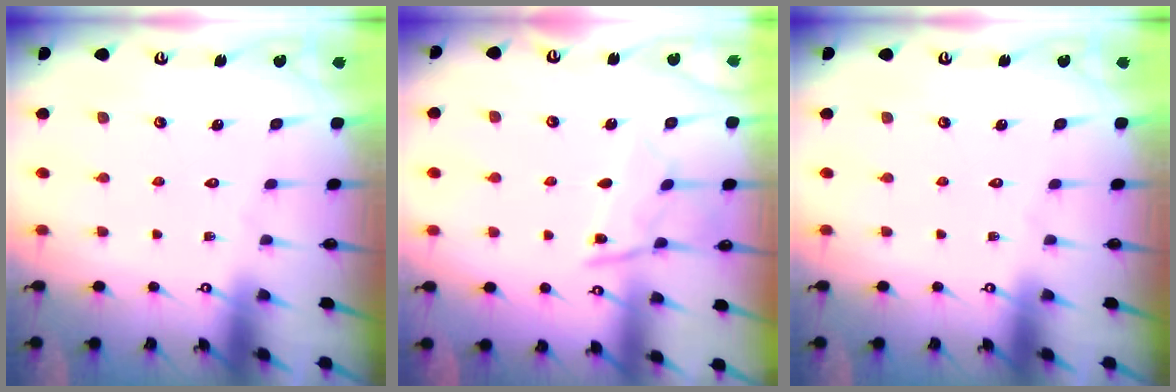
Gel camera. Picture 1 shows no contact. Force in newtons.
{"total": 10.4, "press": 10.3, "slide": 0.9}
{"total": 0.0}